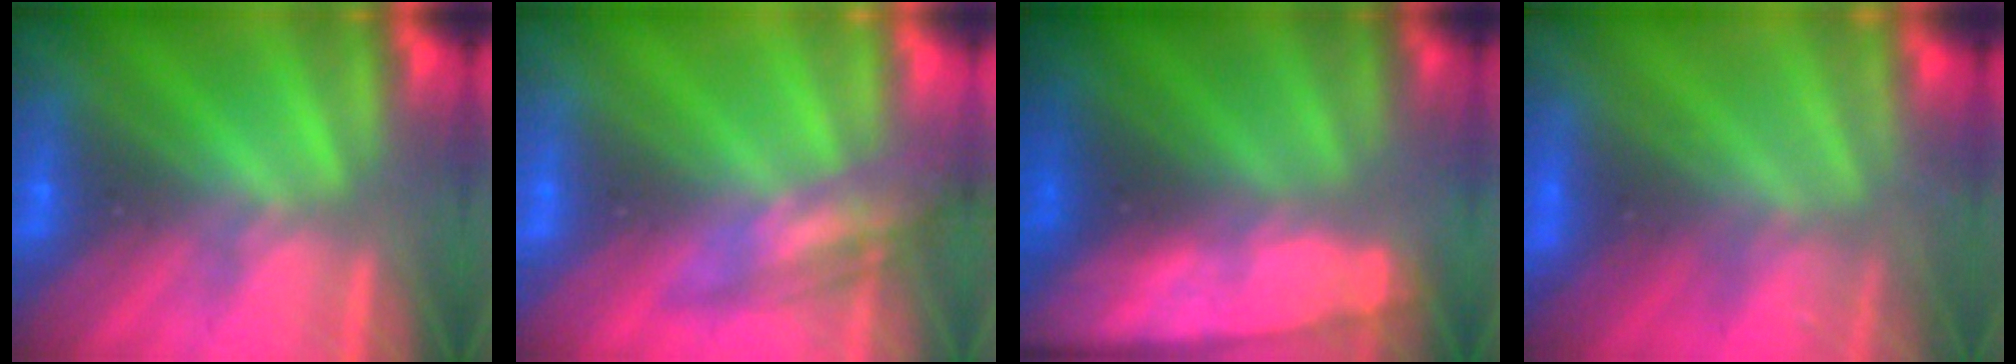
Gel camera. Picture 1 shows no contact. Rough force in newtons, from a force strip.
{"total": 2.3}
{"total": 8.9}
{"total": 5.8}